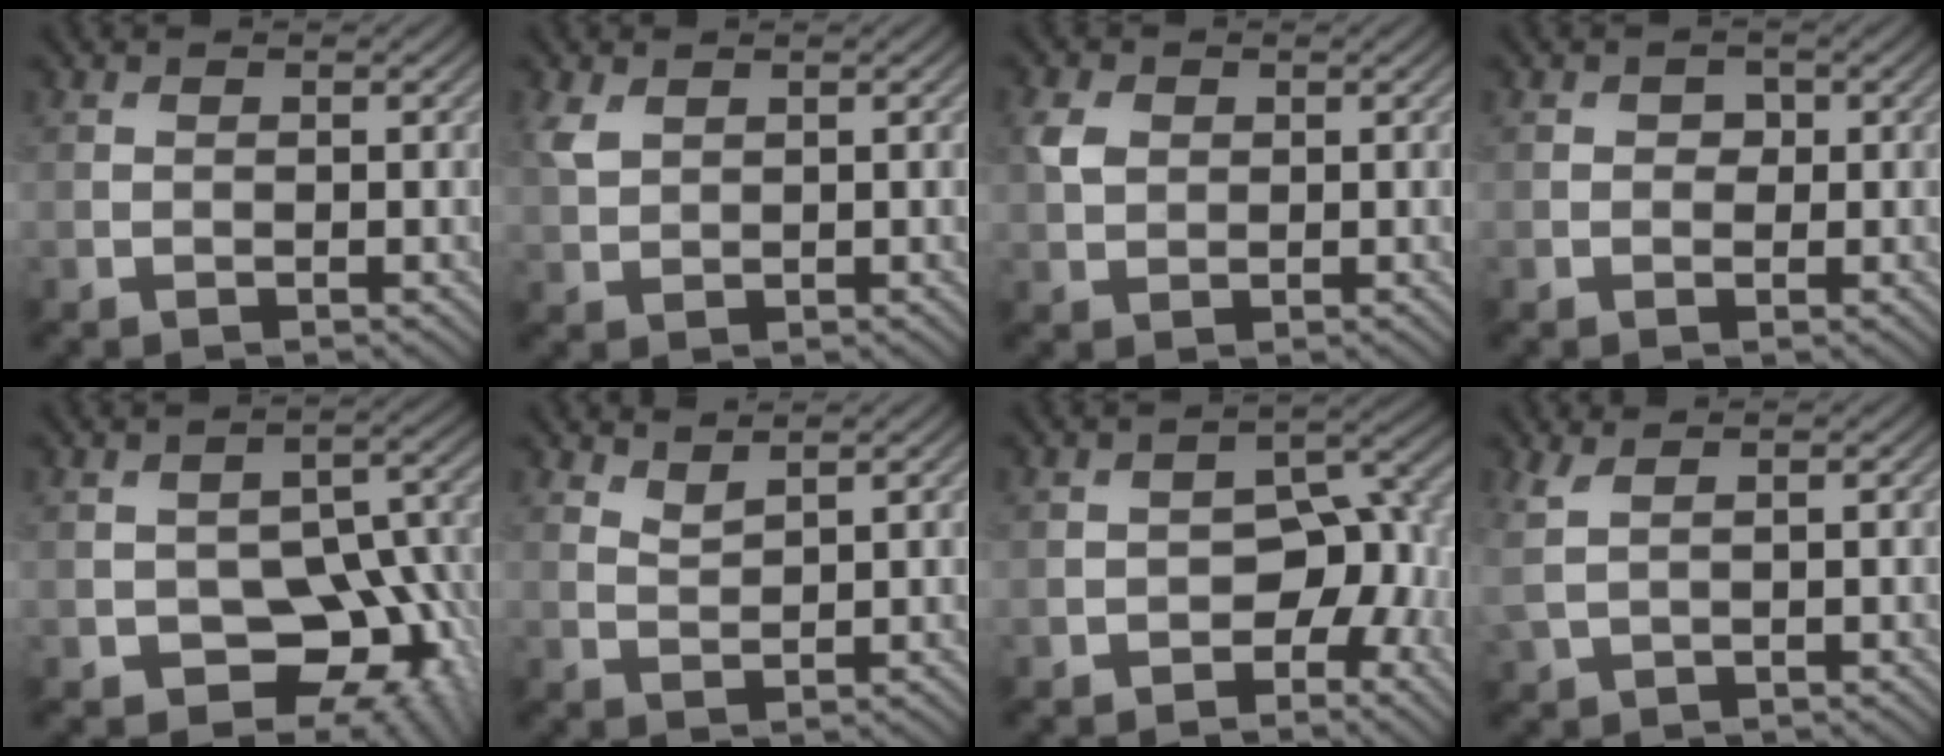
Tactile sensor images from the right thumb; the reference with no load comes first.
{"total": 2.3, "force": [1.3, 1.4, 1.3], "torque": [-0.039, 0.001, 0.029]}
{"total": 2.7, "force": [0.7, 2.1, 1.5], "torque": [-0.038, 0.004, 0.011]}
{"total": 1.2, "force": [0.2, 1.1, 0.5], "torque": [-0.006, -0.003, -0.001]}
{"total": 11.7, "force": [-4.6, 7.4, 7.7], "torque": [-0.097, -0.007, -0.070]}
{"total": 2.1, "force": [1.9, 0.3, 0.9], "torque": [-0.024, -0.002, 0.045]}
{"total": 5.9, "force": [-2.3, 3.9, 3.8], "torque": [-0.041, 0.001, -0.042]}
{"total": 2.6, "force": [1.4, 0.8, 2.1], "torque": [-0.057, 0.007, 0.030]}